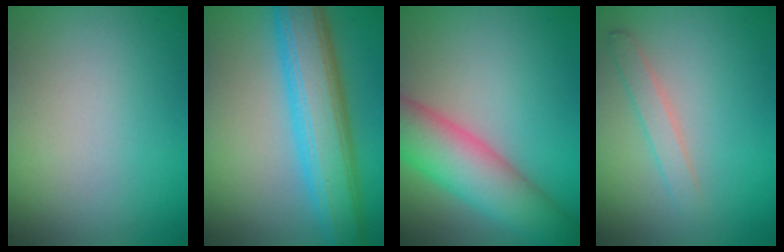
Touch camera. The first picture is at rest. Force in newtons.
{"total": 7.8, "press": 7.8, "slide": 0.1}
{"total": 7.5, "press": 7.5, "slide": 0.3}
{"total": 1.7, "press": 1.7, "slide": 0.1}